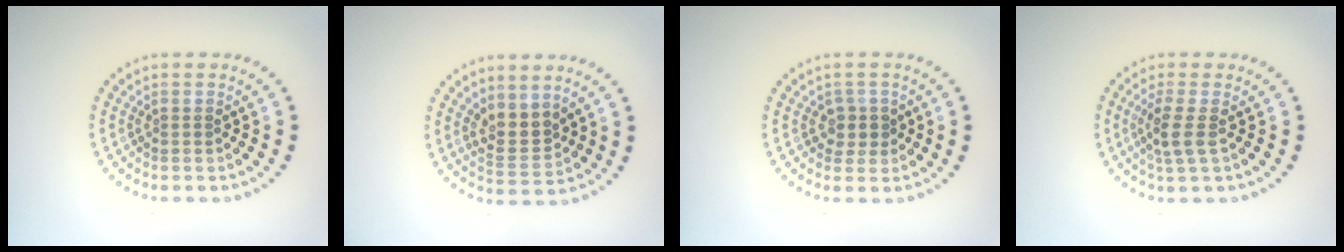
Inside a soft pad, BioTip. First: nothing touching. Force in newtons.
{"total": 2.8, "press": 2.5, "slide": 1.3}
{"total": 1.7, "press": 1.4, "slide": 1.0}
{"total": 2.5, "press": 2.2, "slide": 1.2}